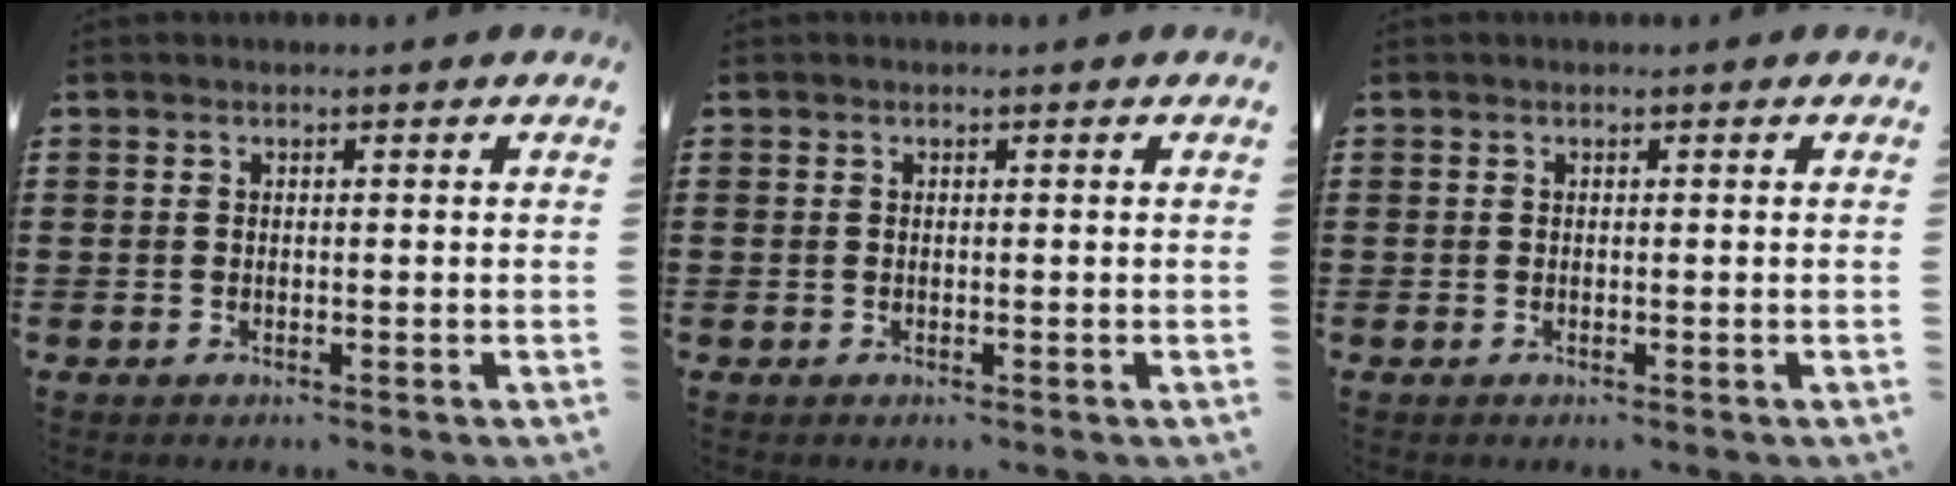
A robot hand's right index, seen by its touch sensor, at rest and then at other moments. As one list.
[{"total": 0.0}, {"total": 0.0}]